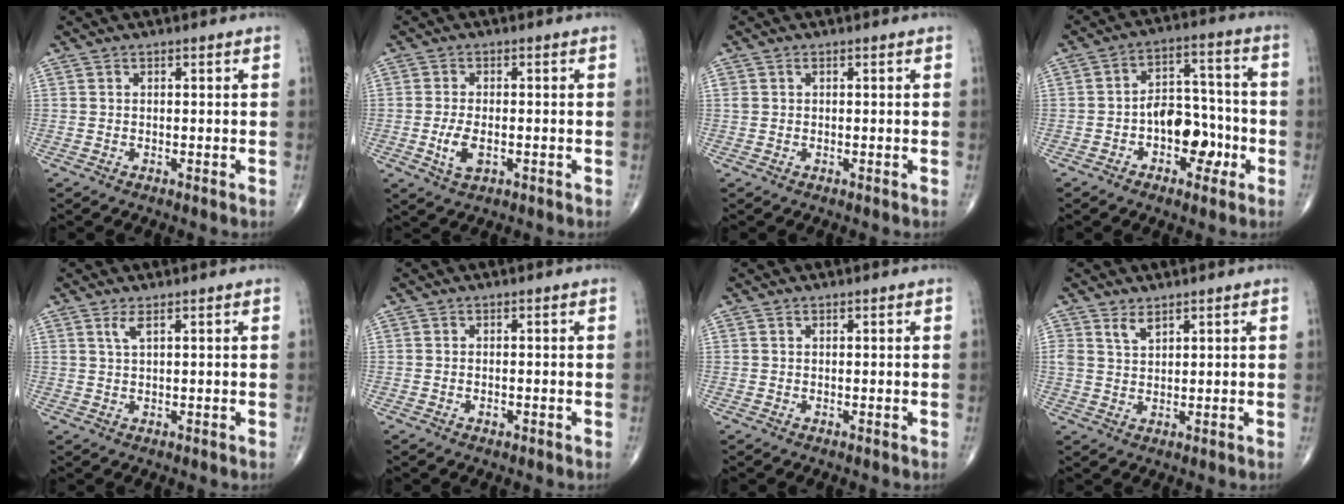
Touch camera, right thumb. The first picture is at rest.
{"total": 4.5, "force": [-1.2, 2.3, 3.7], "torque": [-0.075, 0.000, -0.018]}
{"total": 0.8, "force": [0.3, 0.6, 0.5], "torque": [-0.009, 0.006, 0.007]}
{"total": 10.5, "force": [-3.3, 6.8, 7.3], "torque": [-0.071, 0.046, -0.055]}
{"total": 2.0, "force": [1.1, 0.3, 1.6], "torque": [-0.039, -0.004, 0.026]}
{"total": 0.8, "force": [-0.4, 0.5, 0.6], "torque": [-0.009, 0.001, -0.006]}
{"total": 0.0}
{"total": 2.6, "force": [1.9, 1.1, 1.3], "torque": [-0.020, -0.016, 0.042]}